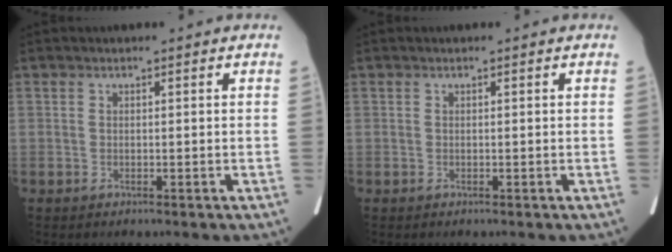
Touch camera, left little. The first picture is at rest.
{"total": 0.0}